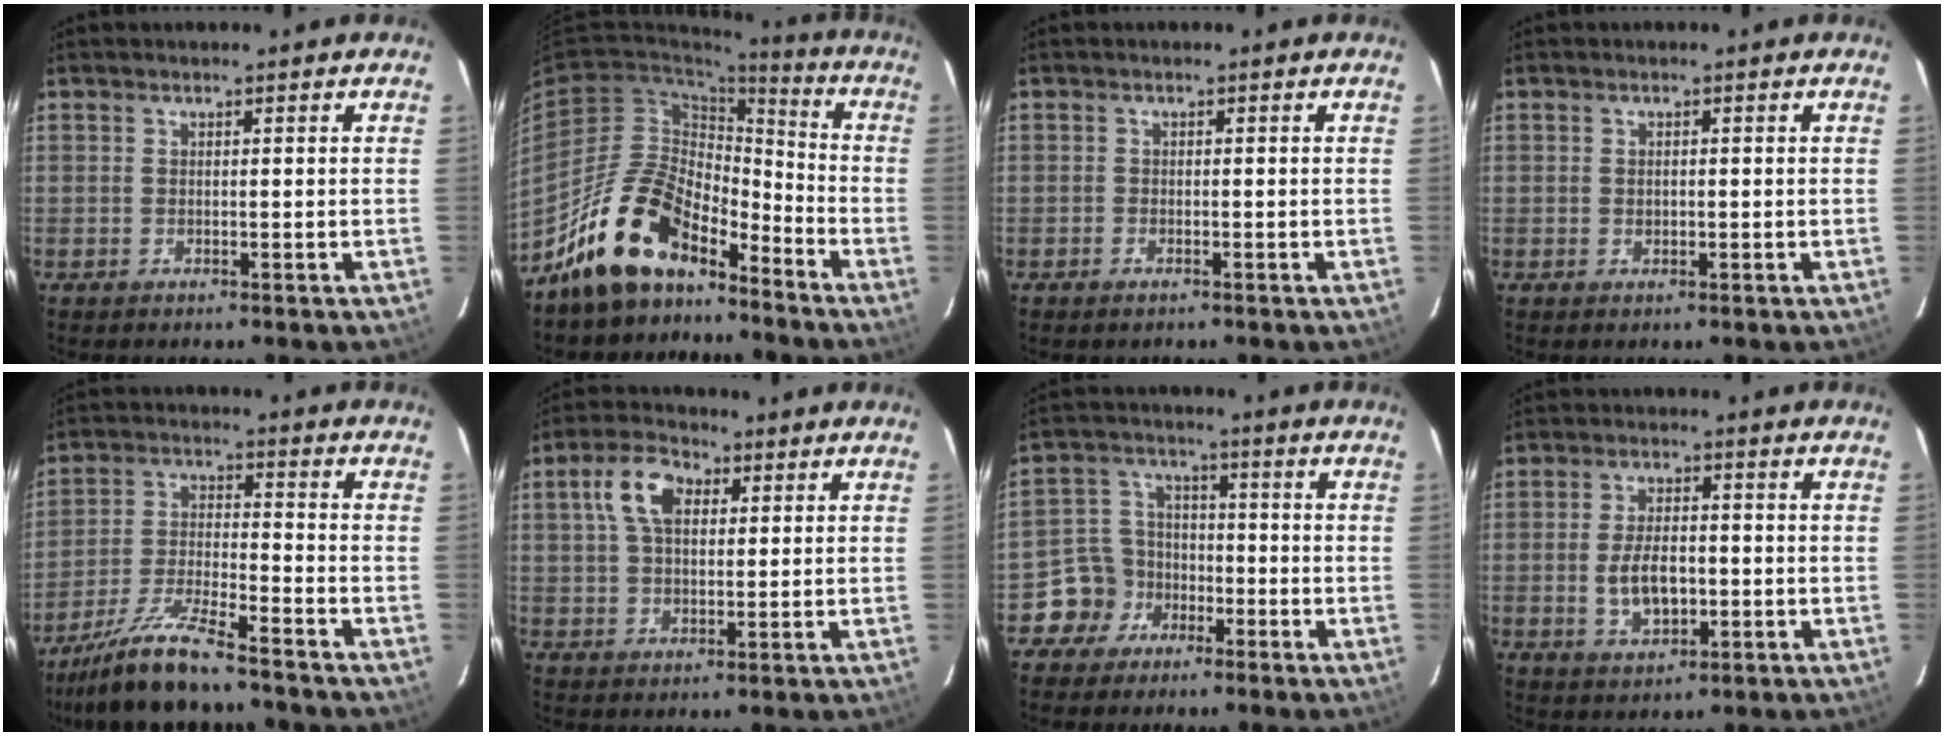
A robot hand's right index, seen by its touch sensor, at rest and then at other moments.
{"total": 15.8, "force": [-12.1, 7.0, 7.3], "torque": [-0.142, 0.025, -0.211]}
{"total": 1.1, "force": [-0.9, 0.6, 0.2], "torque": [-0.004, -0.001, -0.017]}
{"total": 0.9, "force": [0.0, 0.7, 0.4], "torque": [-0.006, 0.001, 0.001]}
{"total": 12.4, "force": [-10.6, 1.2, 6.3], "torque": [-0.135, -0.010, -0.197]}
{"total": 8.0, "force": [2.5, 4.8, 5.8], "torque": [-0.112, 0.025, 0.045]}
{"total": 7.4, "force": [-4.4, 6.0, 0.5], "torque": [-0.024, 0.033, -0.083]}
{"total": 7.3, "force": [-1.3, 3.9, 6.0], "torque": [-0.118, -0.002, -0.015]}